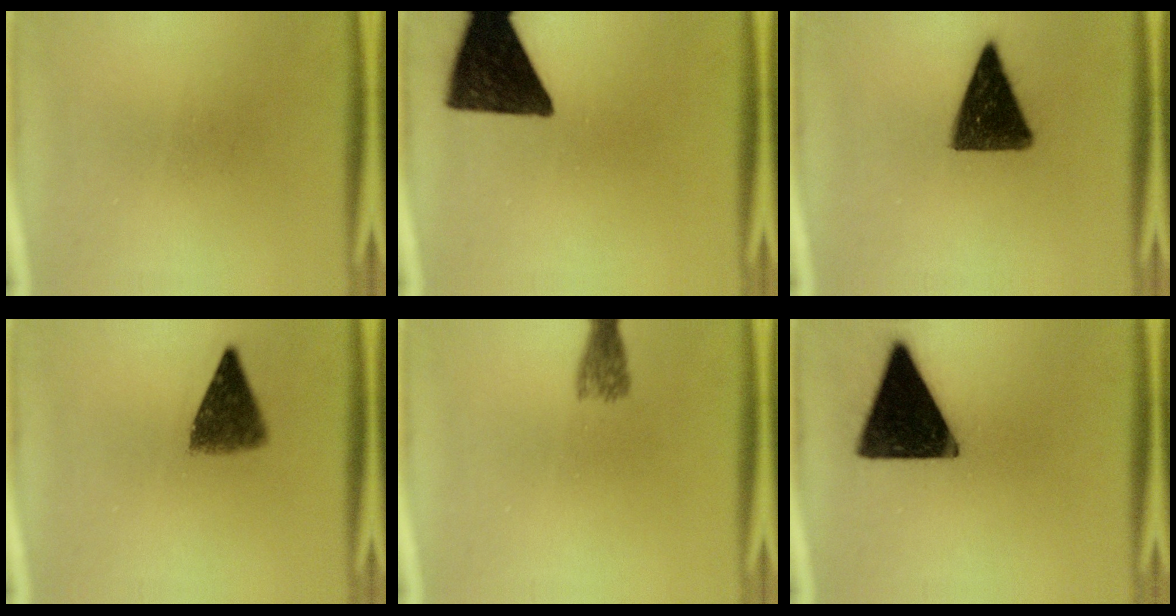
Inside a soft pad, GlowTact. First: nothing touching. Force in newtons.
{"total": 15.1}
{"total": 13.3}
{"total": 7.2}
{"total": 2.7}
{"total": 17.2}